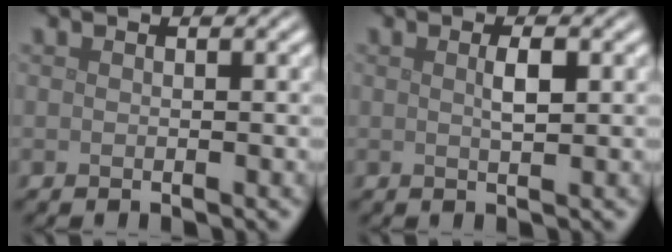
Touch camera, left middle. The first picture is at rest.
{"total": 1.6, "force": [0.4, 0.3, 1.5], "torque": [-0.028, 0.003, 0.006]}